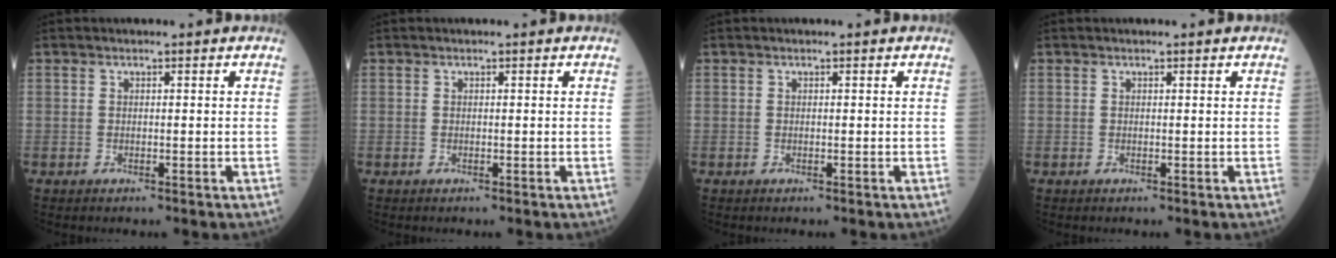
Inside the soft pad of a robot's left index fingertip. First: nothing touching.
{"total": 0.0}
{"total": 0.0}
{"total": 0.9, "force": [0.8, 0.1, 0.2], "torque": [-0.008, 0.003, 0.010]}